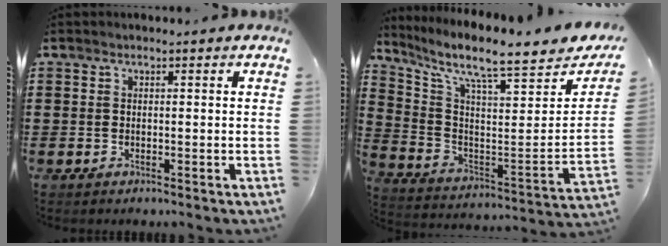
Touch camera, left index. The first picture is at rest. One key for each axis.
{"total": 8.1, "fx": 7.0, "fy": 0.2, "fz": 4.1, "tx": -0.100, "ty": -0.073, "tz": 0.107}